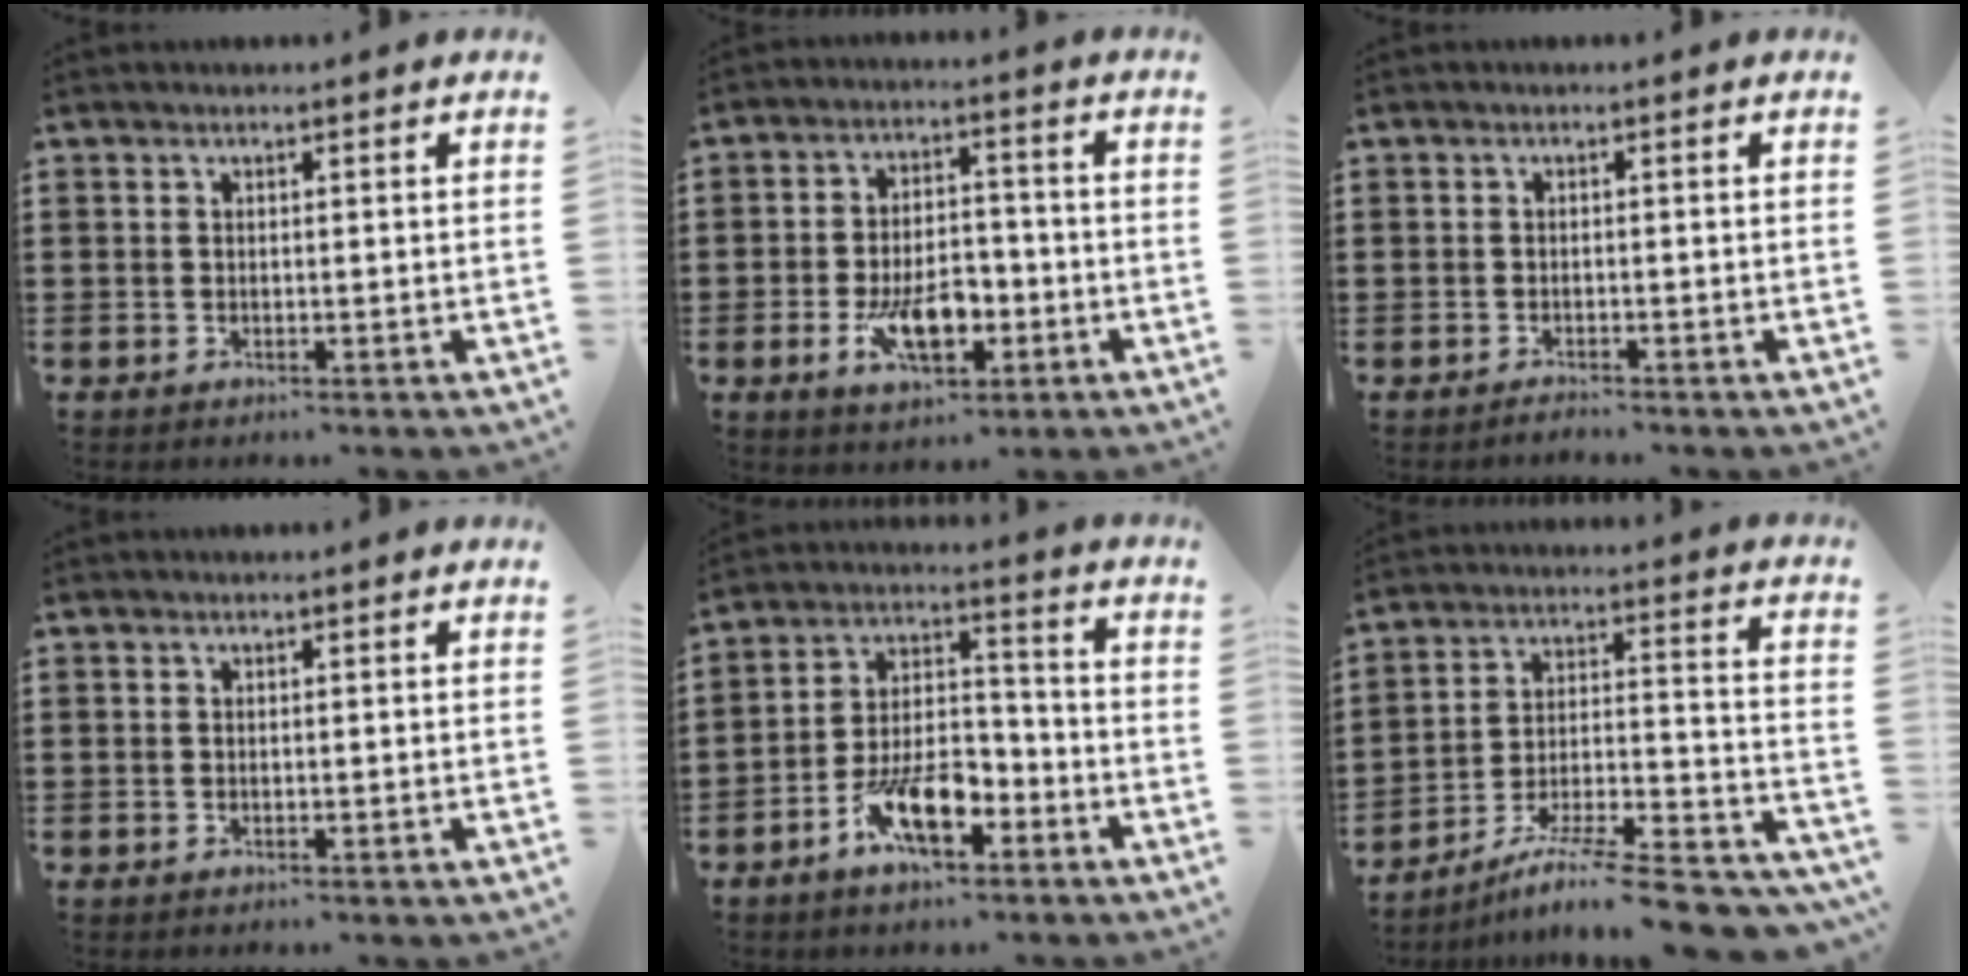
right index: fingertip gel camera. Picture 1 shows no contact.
{"total": 9.0, "force": [-3.3, 4.4, 7.1], "torque": [-0.117, -0.001, -0.056]}
{"total": 0.9, "force": [-0.9, -0.1, 0.0], "torque": [-0.002, 0.000, -0.018]}
{"total": 0.0}
{"total": 10.1, "force": [-5.5, 4.4, 7.2], "torque": [-0.144, 0.011, -0.097]}
{"total": 10.4, "force": [-8.6, 0.3, 5.8], "torque": [-0.082, 0.011, -0.168]}